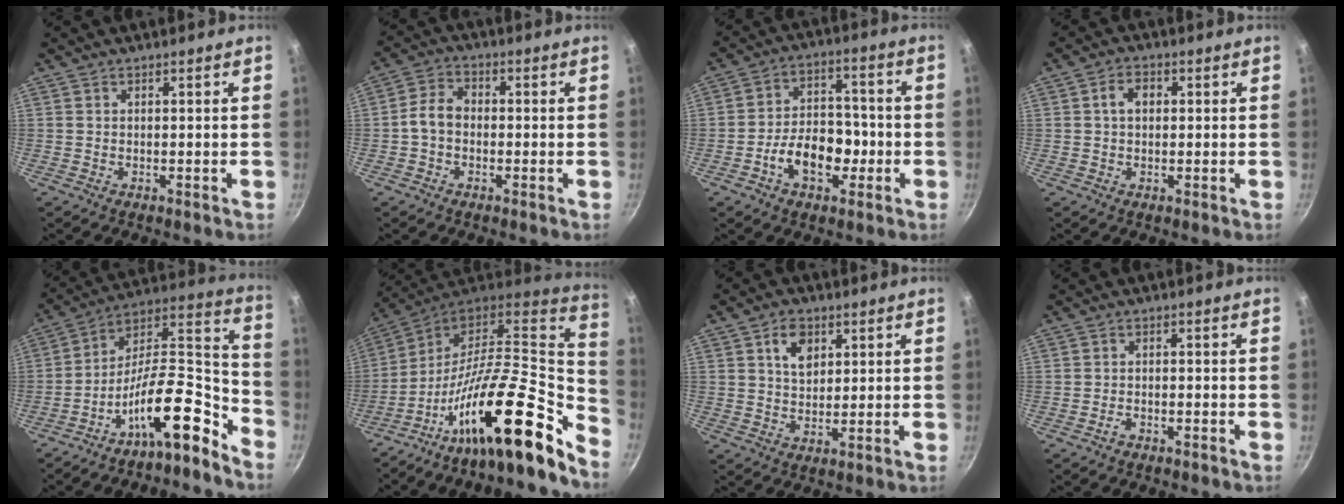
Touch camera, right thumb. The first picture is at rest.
{"total": 5.1, "force": [-0.9, 3.8, 3.3], "torque": [-0.052, 0.023, -0.029]}
{"total": 11.0, "force": [-3.6, 7.0, 7.6], "torque": [-0.094, 0.038, -0.064]}
{"total": 3.7, "force": [0.6, 2.6, 2.6], "torque": [-0.033, 0.010, 0.006]}
{"total": 16.8, "force": [-11.5, 5.0, 11.2], "torque": [-0.134, 0.117, -0.213]}
{"total": 26.7, "force": [-11.4, 8.5, 22.6], "torque": [-0.296, 0.046, -0.206]}
{"total": 5.3, "force": [2.1, 3.5, 3.4], "torque": [-0.044, -0.007, 0.035]}
{"total": 1.4, "force": [-1.3, 0.2, 0.5], "torque": [-0.018, 0.017, -0.022]}